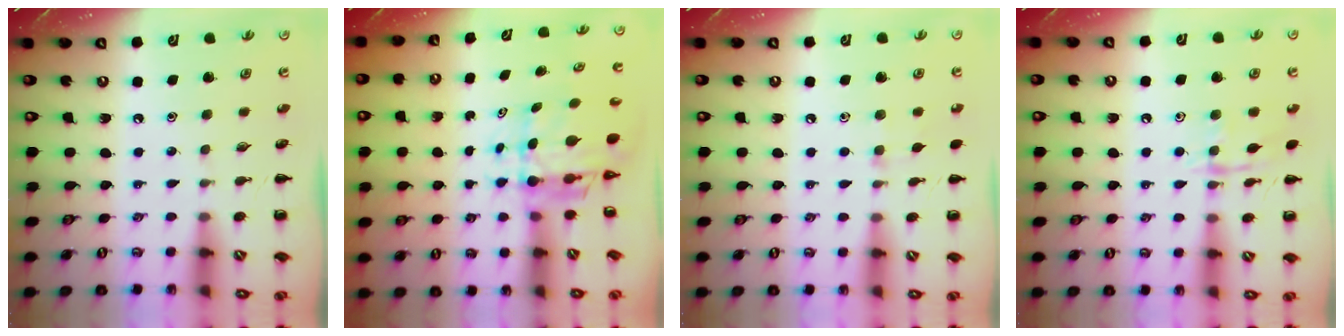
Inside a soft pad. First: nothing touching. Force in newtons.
{"total": 6.1, "press": 5.7, "slide": 2.2}
{"total": 6.1, "press": 5.8, "slide": 1.9}
{"total": 9.3, "press": 9.3, "slide": 0.5}